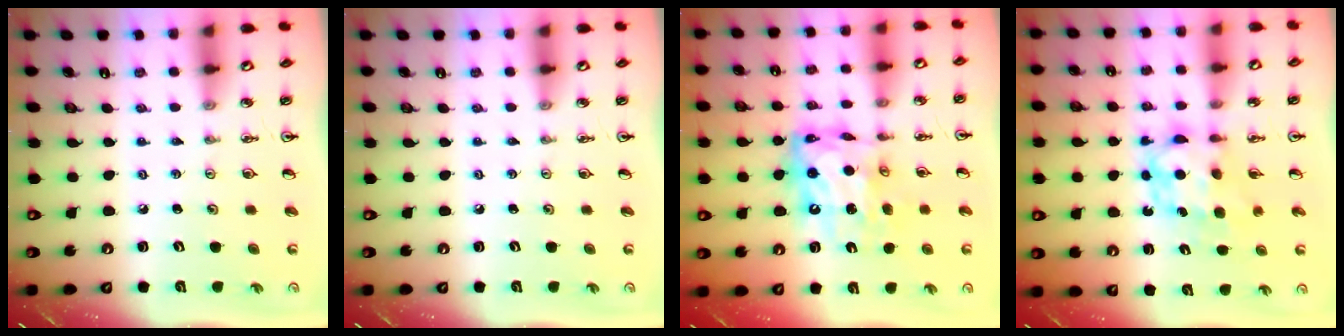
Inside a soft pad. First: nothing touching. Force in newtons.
{"total": 0.0}
{"total": 13.2, "press": 13.1, "slide": 1.5}
{"total": 6.7, "press": 6.7, "slide": 0.6}